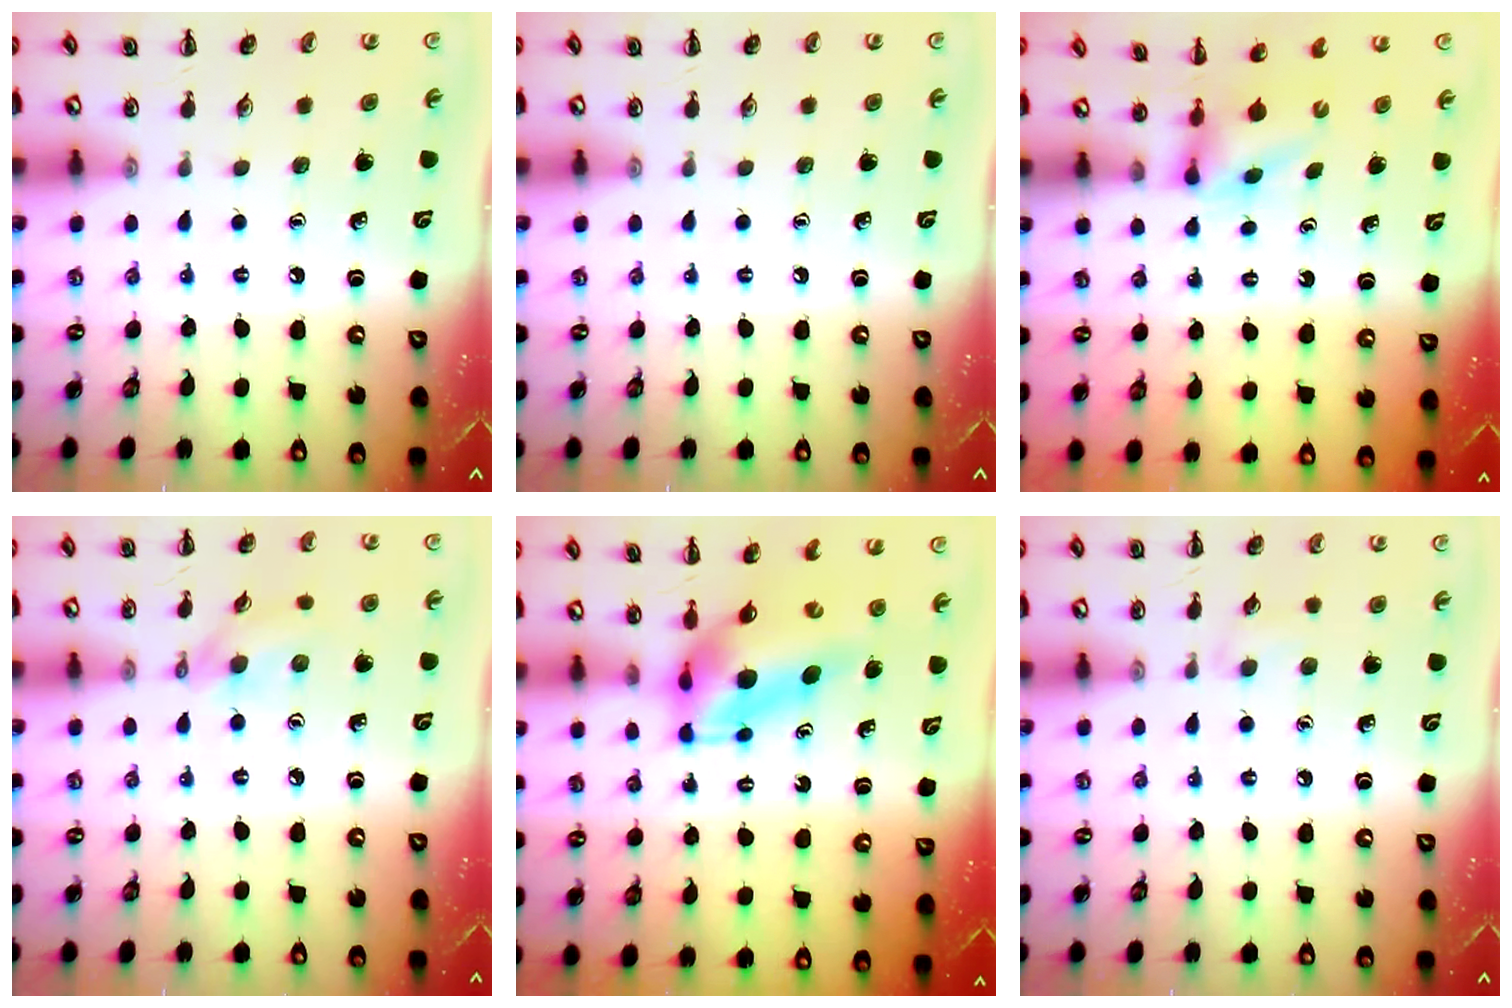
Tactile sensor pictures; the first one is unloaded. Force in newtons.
{"total": 0.0}
{"total": 2.7, "press": 2.5, "slide": 1.0}
{"total": 4.9, "press": 4.9, "slide": 0.5}
{"total": 5.2, "press": 5.0, "slide": 1.3}
{"total": 4.8, "press": 4.4, "slide": 1.7}